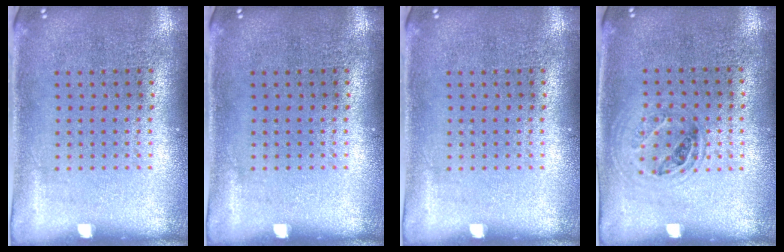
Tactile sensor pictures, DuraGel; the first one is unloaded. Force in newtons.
{"total": 0.0}
{"total": 0.0}
{"total": 1.1, "press": 1.0, "slide": 0.5}